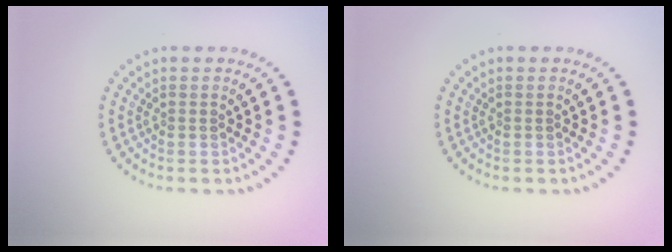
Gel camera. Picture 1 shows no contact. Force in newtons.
{"total": 0.0}